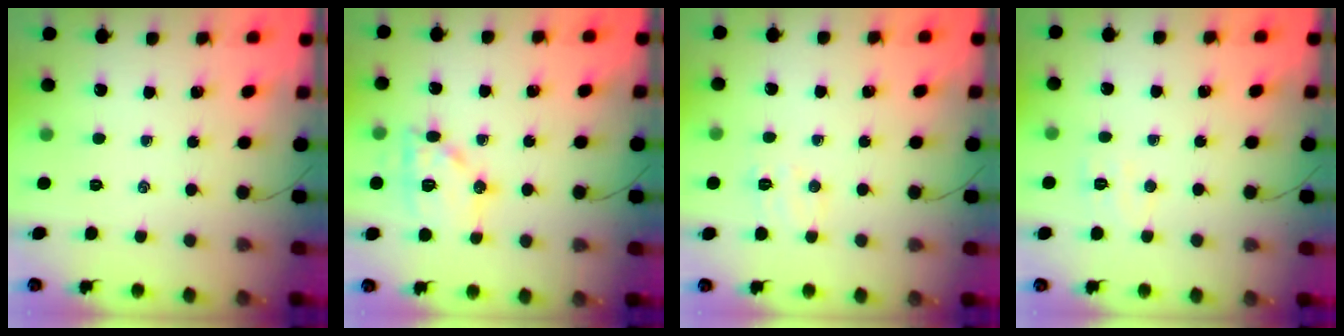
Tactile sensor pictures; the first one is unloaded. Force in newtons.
{"total": 12.4, "press": 12.3, "slide": 1.3}
{"total": 7.0, "press": 6.9, "slide": 1.2}
{"total": 5.0, "press": 4.9, "slide": 1.0}